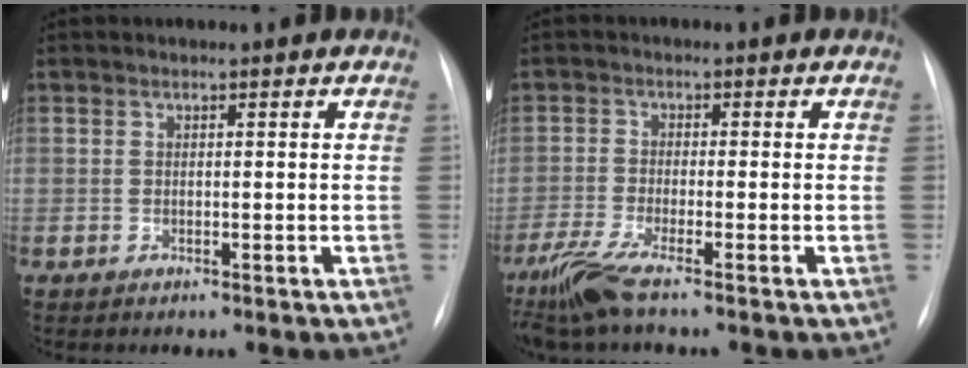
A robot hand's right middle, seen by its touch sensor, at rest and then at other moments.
{"total": 5.8, "force": [-4.3, 0.0, 3.8], "torque": [-0.089, -0.020, -0.090]}